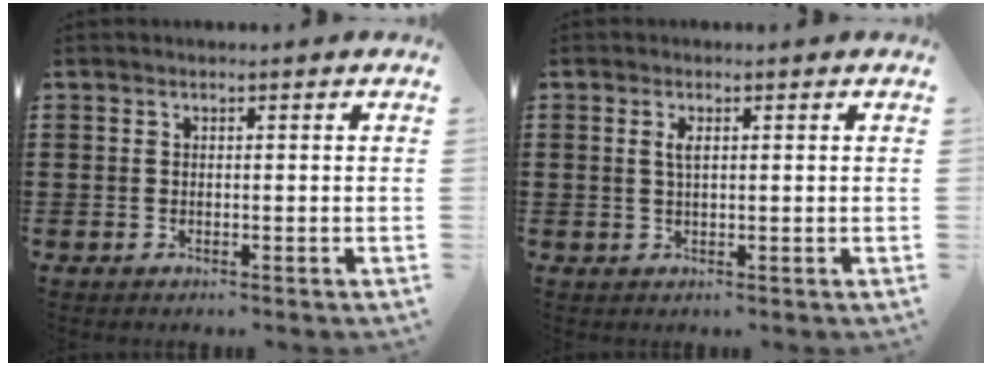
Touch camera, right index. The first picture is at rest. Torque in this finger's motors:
{"motor_torque": [0.17, -0.17, 0.01, 0.05]}